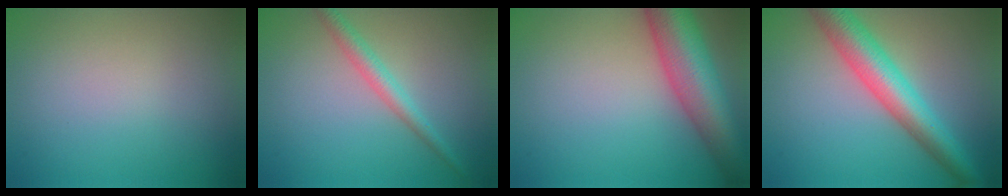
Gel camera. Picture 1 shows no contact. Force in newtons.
{"total": 2.3, "press": 2.3, "slide": 0.1}
{"total": 8.8, "press": 8.8, "slide": 0.4}
{"total": 6.6, "press": 6.6, "slide": 0.1}